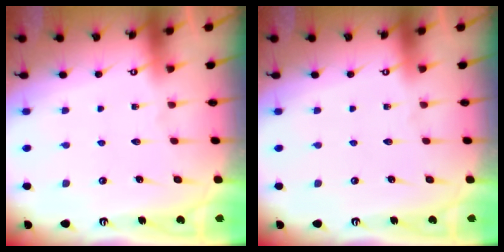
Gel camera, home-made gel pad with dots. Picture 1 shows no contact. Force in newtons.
{"total": 0.0}